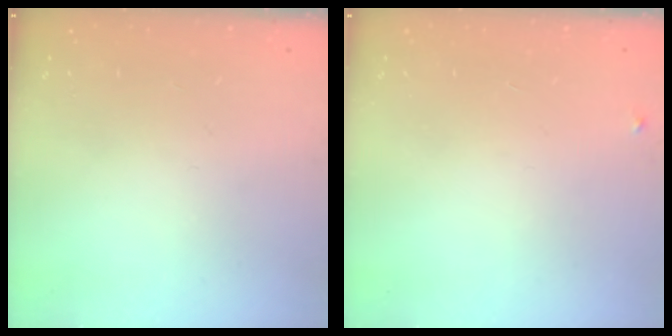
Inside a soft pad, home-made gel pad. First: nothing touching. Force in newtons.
{"total": 2.7, "press": 2.7, "slide": 0.2}